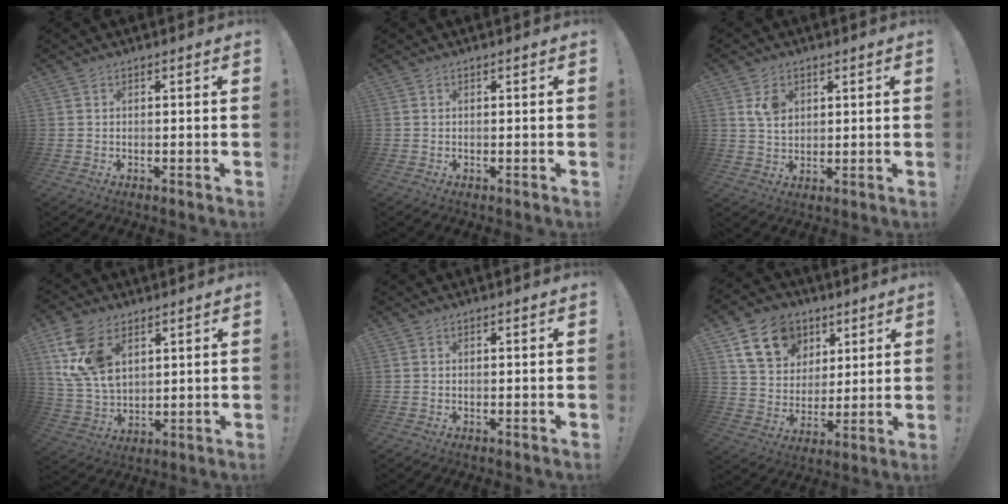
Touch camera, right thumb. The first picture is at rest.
{"total": 0.0}
{"total": 5.9, "force": [2.8, 4.2, 3.0], "torque": [-0.052, -0.004, 0.054]}
{"total": 15.1, "force": [7.0, 9.5, 9.5], "torque": [-0.193, -0.025, 0.136]}
{"total": 0.0}
{"total": 15.9, "force": [7.8, 12.1, 6.7], "torque": [-0.102, -0.033, 0.156]}